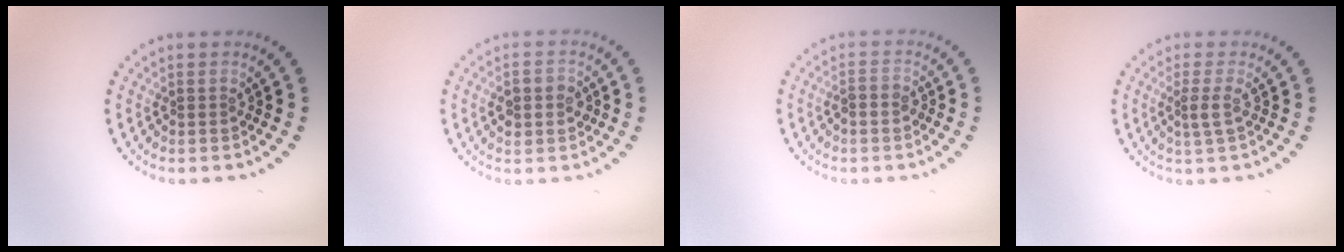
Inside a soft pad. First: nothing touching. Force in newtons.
{"total": 2.8, "press": 2.8, "slide": 0.1}
{"total": 1.5, "press": 1.3, "slide": 0.8}
{"total": 1.6, "press": 1.2, "slide": 1.0}